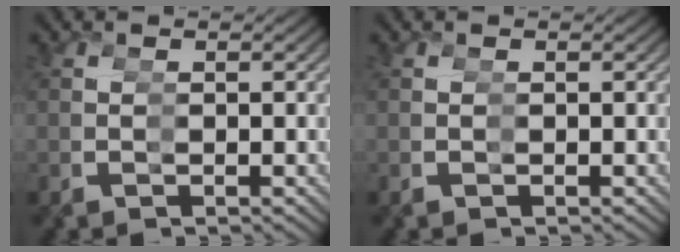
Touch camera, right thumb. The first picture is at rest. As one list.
[{"total": 0.0}]